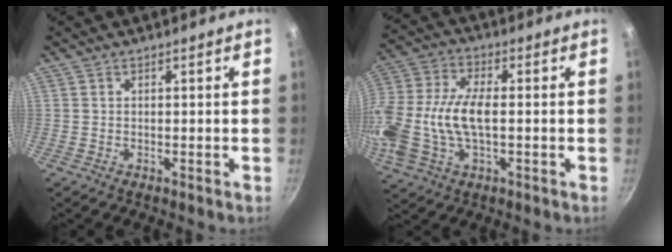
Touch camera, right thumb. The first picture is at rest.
{"total": 19.9, "force": [-1.8, 10.7, 16.6], "torque": [-0.407, 0.008, -0.028]}